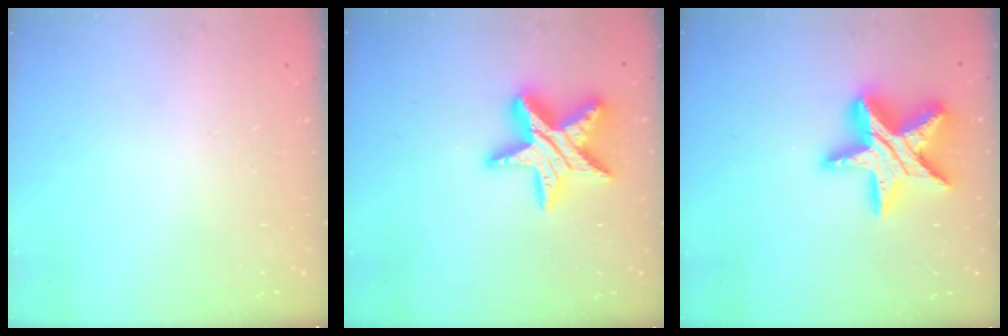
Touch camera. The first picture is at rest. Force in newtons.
{"total": 17.1, "press": 17.1, "slide": 1.2}
{"total": 20.1, "press": 20.0, "slide": 1.4}